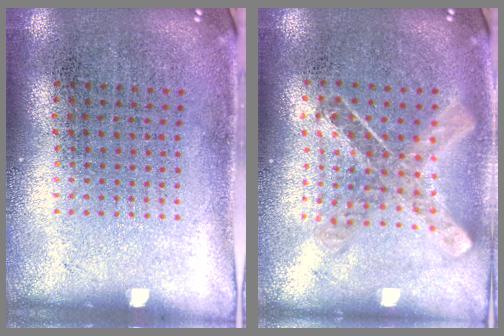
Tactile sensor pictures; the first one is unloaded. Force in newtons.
{"total": 0.9, "press": 0.8, "slide": 0.2}